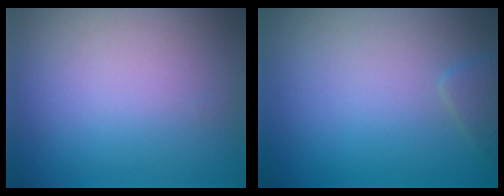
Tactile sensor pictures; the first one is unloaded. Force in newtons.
{"total": 1.1, "press": 1.1, "slide": 0.1}